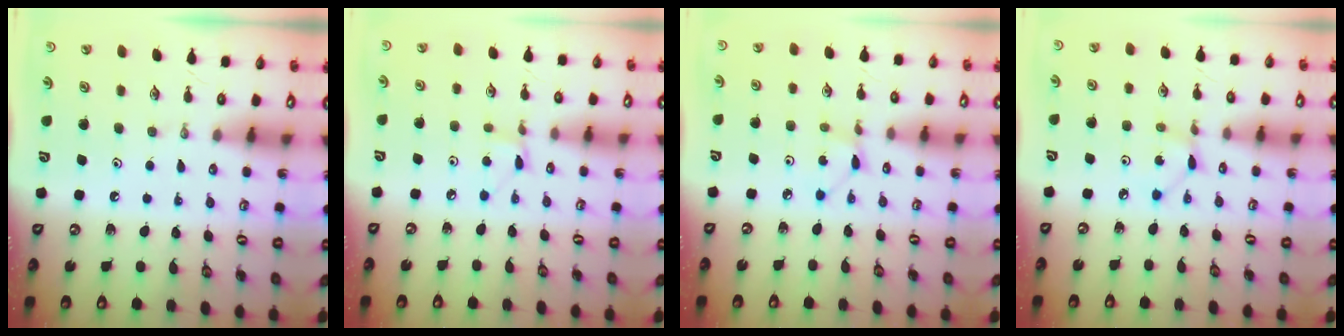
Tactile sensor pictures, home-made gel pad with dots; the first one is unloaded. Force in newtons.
{"total": 3.5, "press": 3.5, "slide": 0.5}
{"total": 2.2, "press": 2.1, "slide": 0.3}
{"total": 2.0, "press": 2.0, "slide": 0.2}